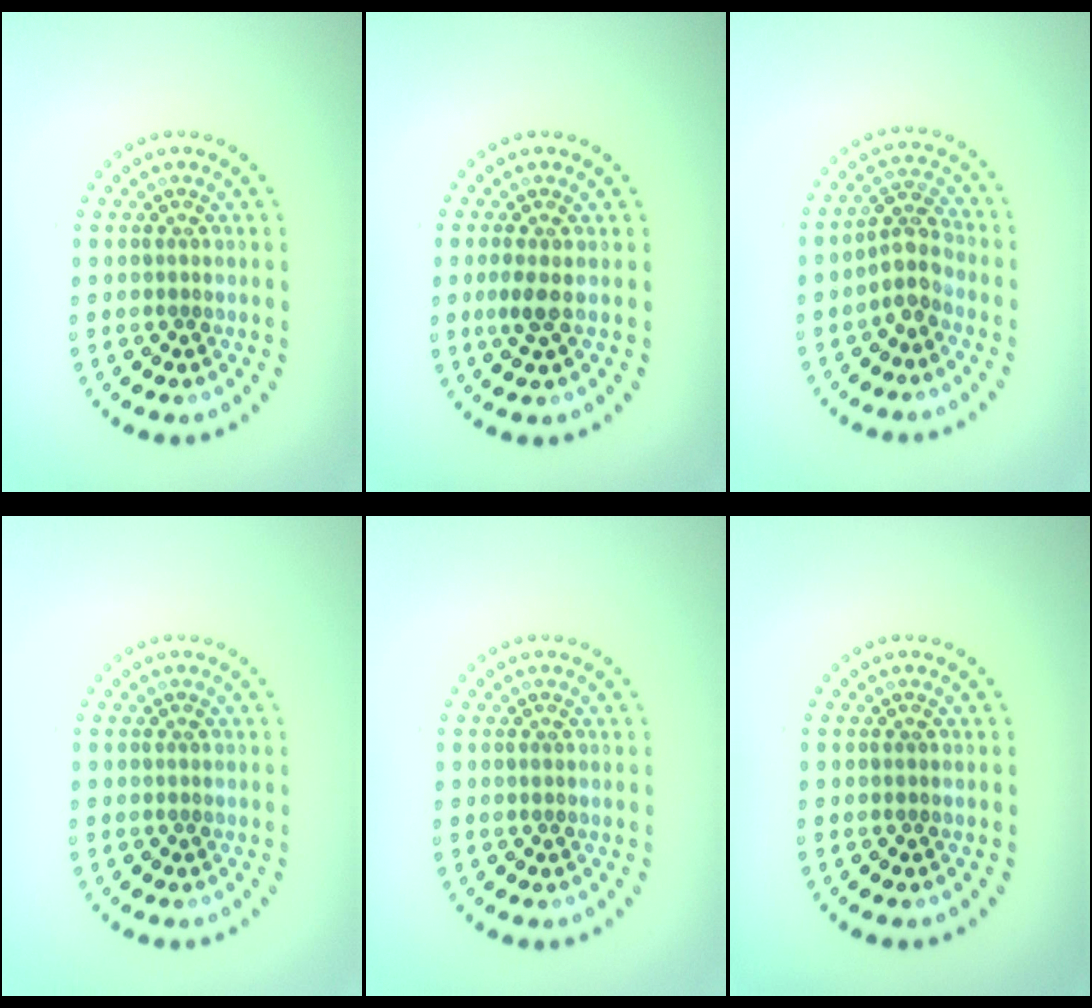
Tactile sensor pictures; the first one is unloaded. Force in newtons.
{"total": 1.4, "press": 1.3, "slide": 0.7}
{"total": 2.9, "press": 2.4, "slide": 1.7}
{"total": 0.0}
{"total": 0.0}
{"total": 0.0}